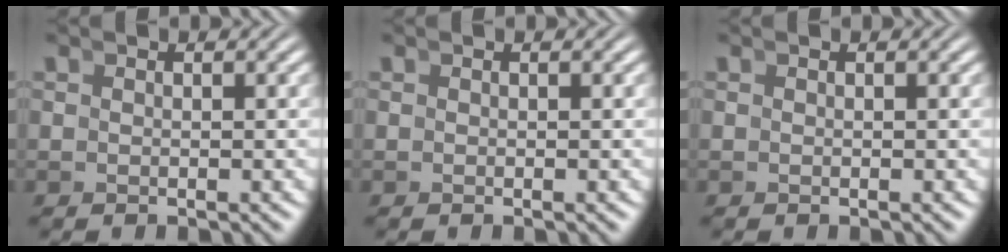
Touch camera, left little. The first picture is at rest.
{"total": 0.0}
{"total": 0.0}